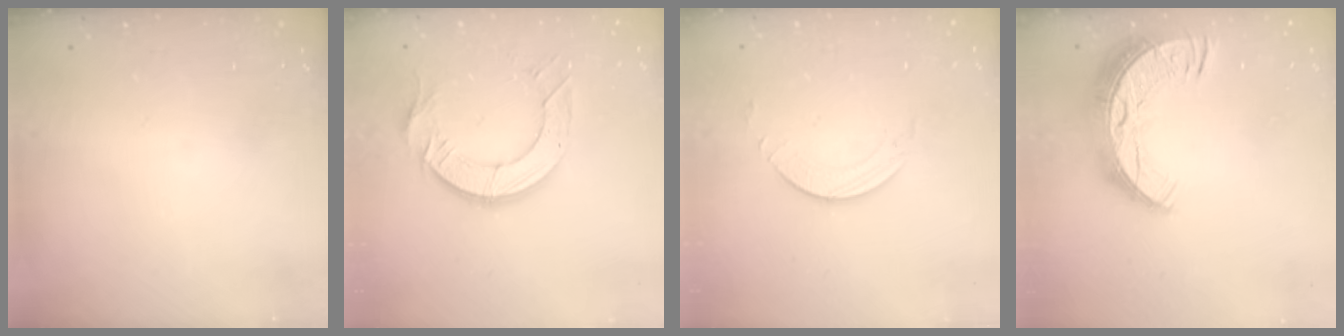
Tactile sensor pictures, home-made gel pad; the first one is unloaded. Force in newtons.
{"total": 11.6, "press": 11.5, "slide": 1.1}
{"total": 2.2, "press": 2.2, "slide": 0.2}
{"total": 13.3, "press": 13.3, "slide": 0.9}